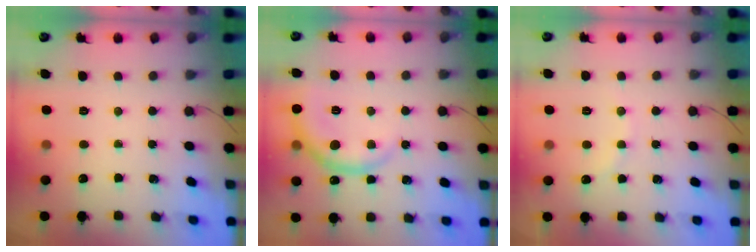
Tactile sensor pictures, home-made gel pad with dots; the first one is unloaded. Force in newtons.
{"total": 8.7, "press": 8.7, "slide": 0.5}
{"total": 3.9, "press": 3.7, "slide": 1.1}